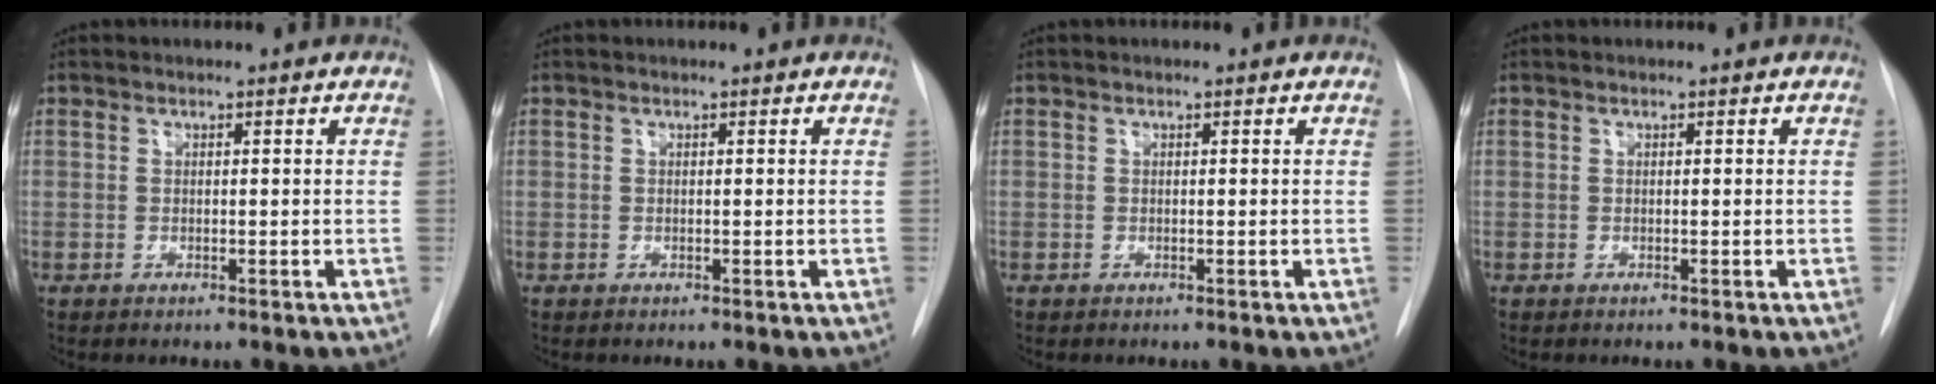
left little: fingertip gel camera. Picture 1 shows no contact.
{"total": 0.0}
{"total": 0.0}
{"total": 0.0}